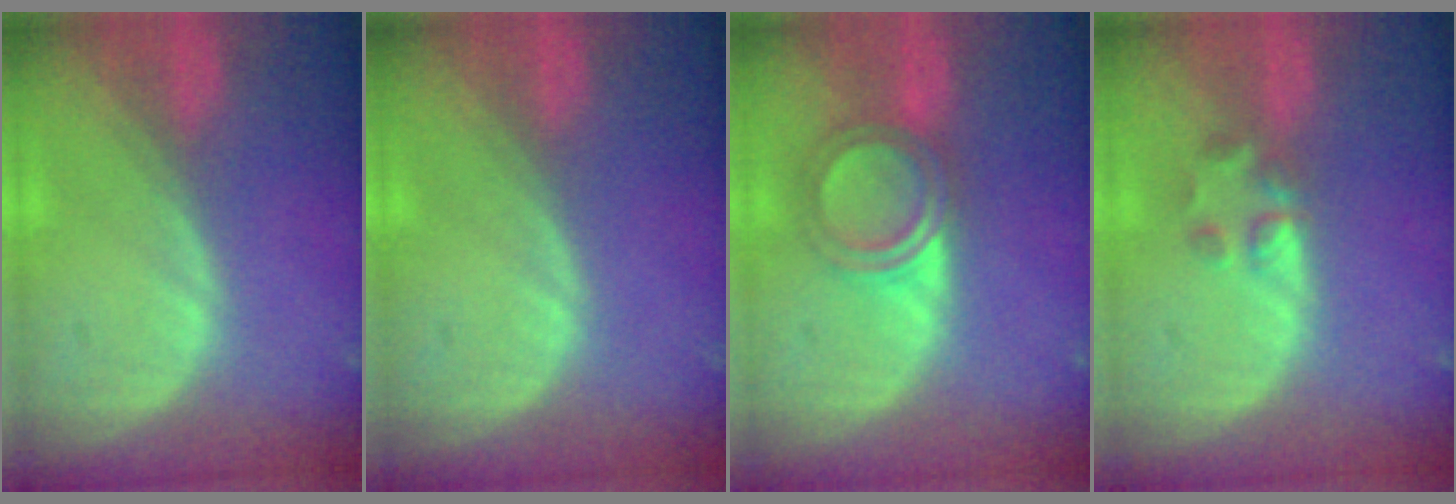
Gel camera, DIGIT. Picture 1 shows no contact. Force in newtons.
{"total": 0.0}
{"total": 5.0, "press": 4.9, "slide": 1.1}
{"total": 2.6, "press": 2.4, "slide": 0.9}